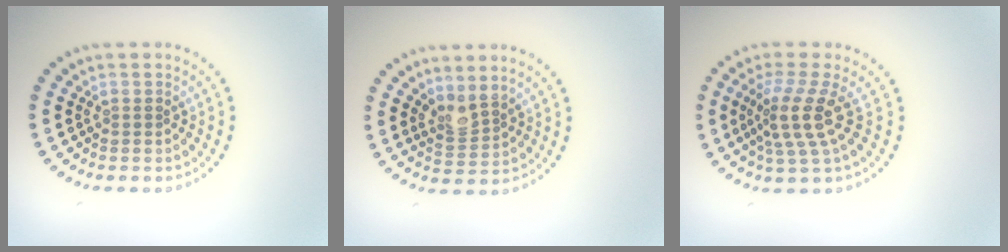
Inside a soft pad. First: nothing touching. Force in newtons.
{"total": 2.0, "press": 1.5, "slide": 1.3}
{"total": 3.8, "press": 2.9, "slide": 2.4}